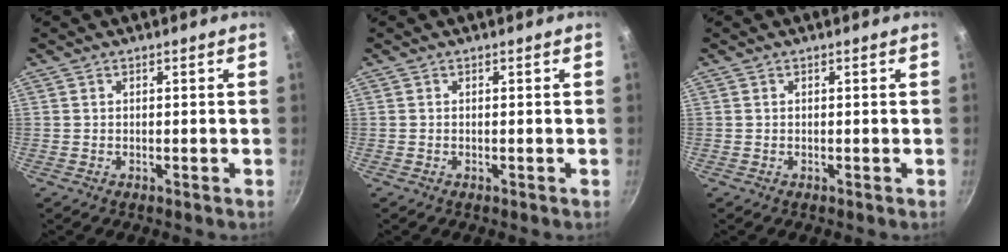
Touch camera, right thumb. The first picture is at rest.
{"total": 0.0}
{"total": 0.0}